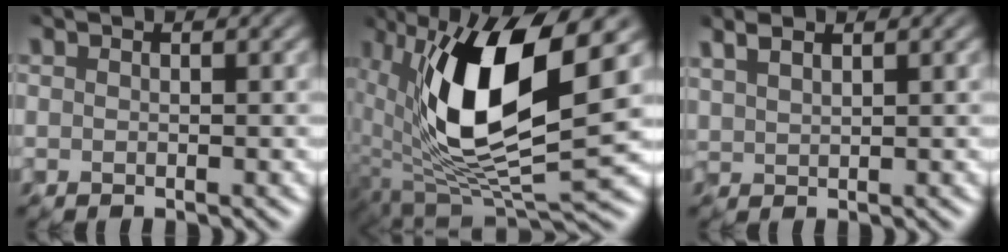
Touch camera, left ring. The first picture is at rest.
{"total": 11.8, "force": [2.2, 4.4, 10.8], "torque": [-0.199, -0.016, 0.044]}
{"total": 1.9, "force": [1.5, 0.5, 1.1], "torque": [-0.022, 0.004, 0.033]}